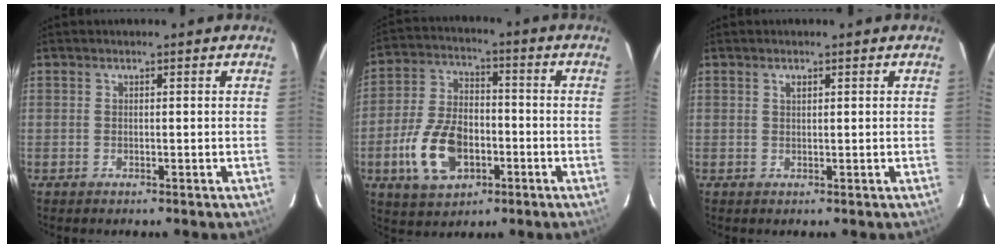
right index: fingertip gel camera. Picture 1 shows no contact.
{"total": 13.7, "force": [-4.7, 8.3, 9.8], "torque": [-0.213, 0.007, -0.076]}
{"total": 0.9, "force": [0.5, 0.4, 0.6], "torque": [-0.012, 0.004, 0.008]}